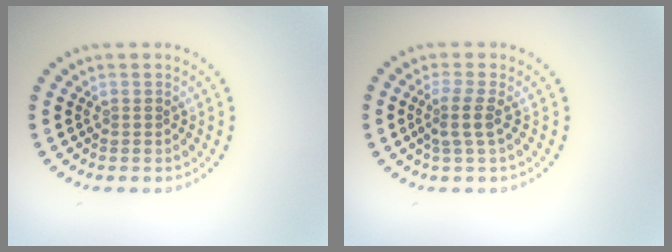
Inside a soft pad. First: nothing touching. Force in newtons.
{"total": 2.1, "press": 1.6, "slide": 1.4}